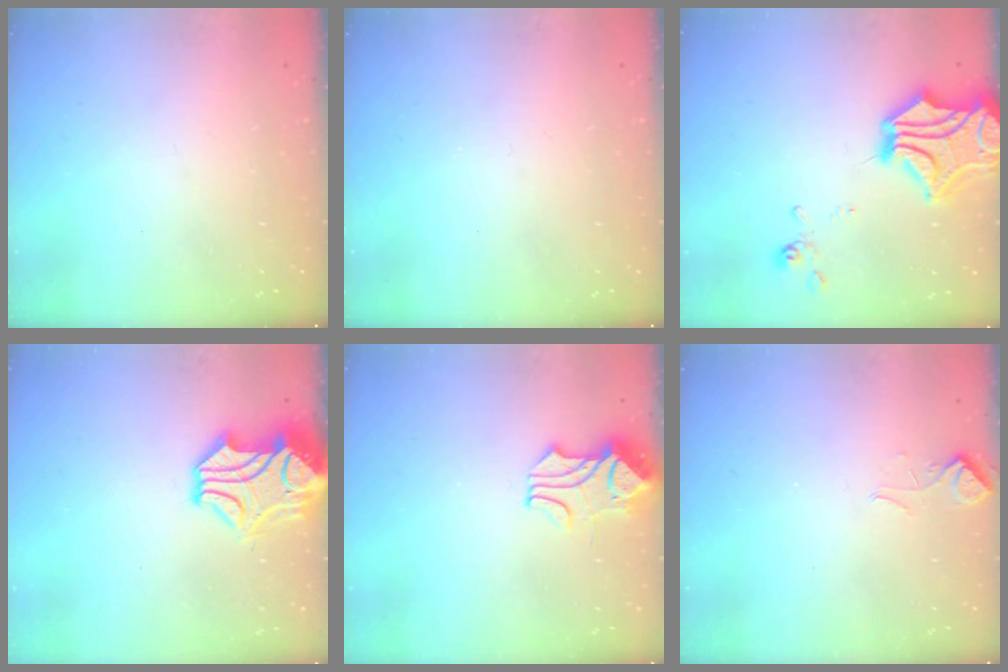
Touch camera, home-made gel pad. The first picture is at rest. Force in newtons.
{"total": 0.0}
{"total": 10.1, "press": 9.9, "slide": 2.3}
{"total": 5.7, "press": 5.6, "slide": 1.2}
{"total": 1.7, "press": 1.3, "slide": 1.1}
{"total": 2.2, "press": 2.1, "slide": 0.7}